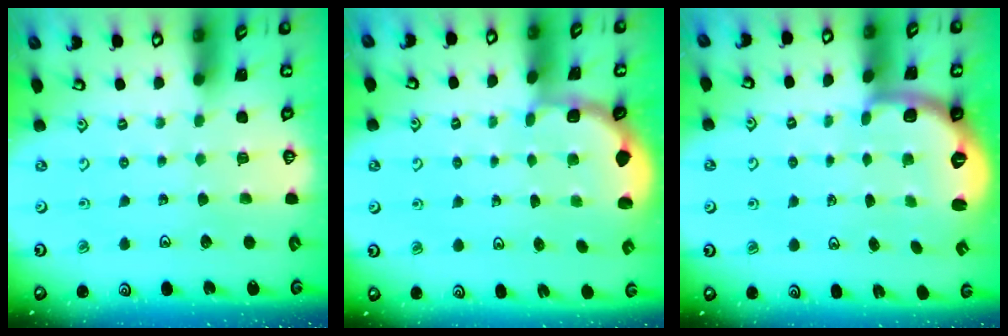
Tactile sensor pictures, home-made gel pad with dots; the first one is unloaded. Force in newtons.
{"total": 2.0, "press": 1.8, "slide": 0.7}
{"total": 2.5, "press": 2.0, "slide": 1.6}